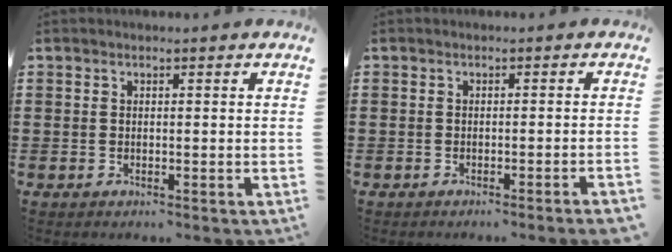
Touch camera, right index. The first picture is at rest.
{"total": 1.3, "force": [-1.0, -0.2, 0.8], "torque": [-0.014, -0.002, -0.019]}